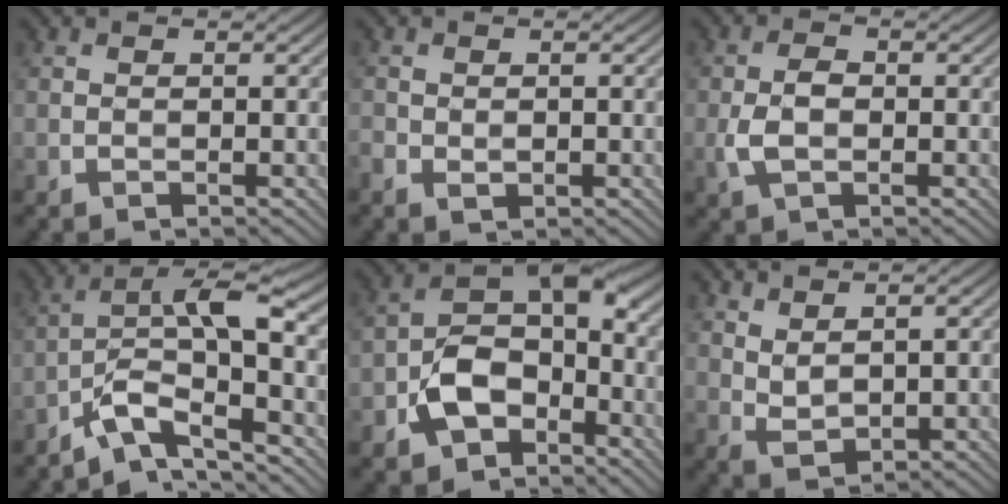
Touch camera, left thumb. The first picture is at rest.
{"total": 1.8, "force": [-0.6, 1.1, 1.2], "torque": [-0.032, -0.008, -0.009]}
{"total": 3.6, "force": [-0.7, 2.1, 2.8], "torque": [-0.063, -0.001, -0.014]}
{"total": 8.6, "force": [-3.5, 2.4, 7.5], "torque": [-0.130, 0.011, -0.078]}
{"total": 8.8, "force": [-3.8, 5.4, 5.7], "torque": [-0.097, 0.006, -0.083]}
{"total": 2.7, "force": [1.7, 1.1, 1.9], "torque": [-0.048, -0.003, 0.039]}